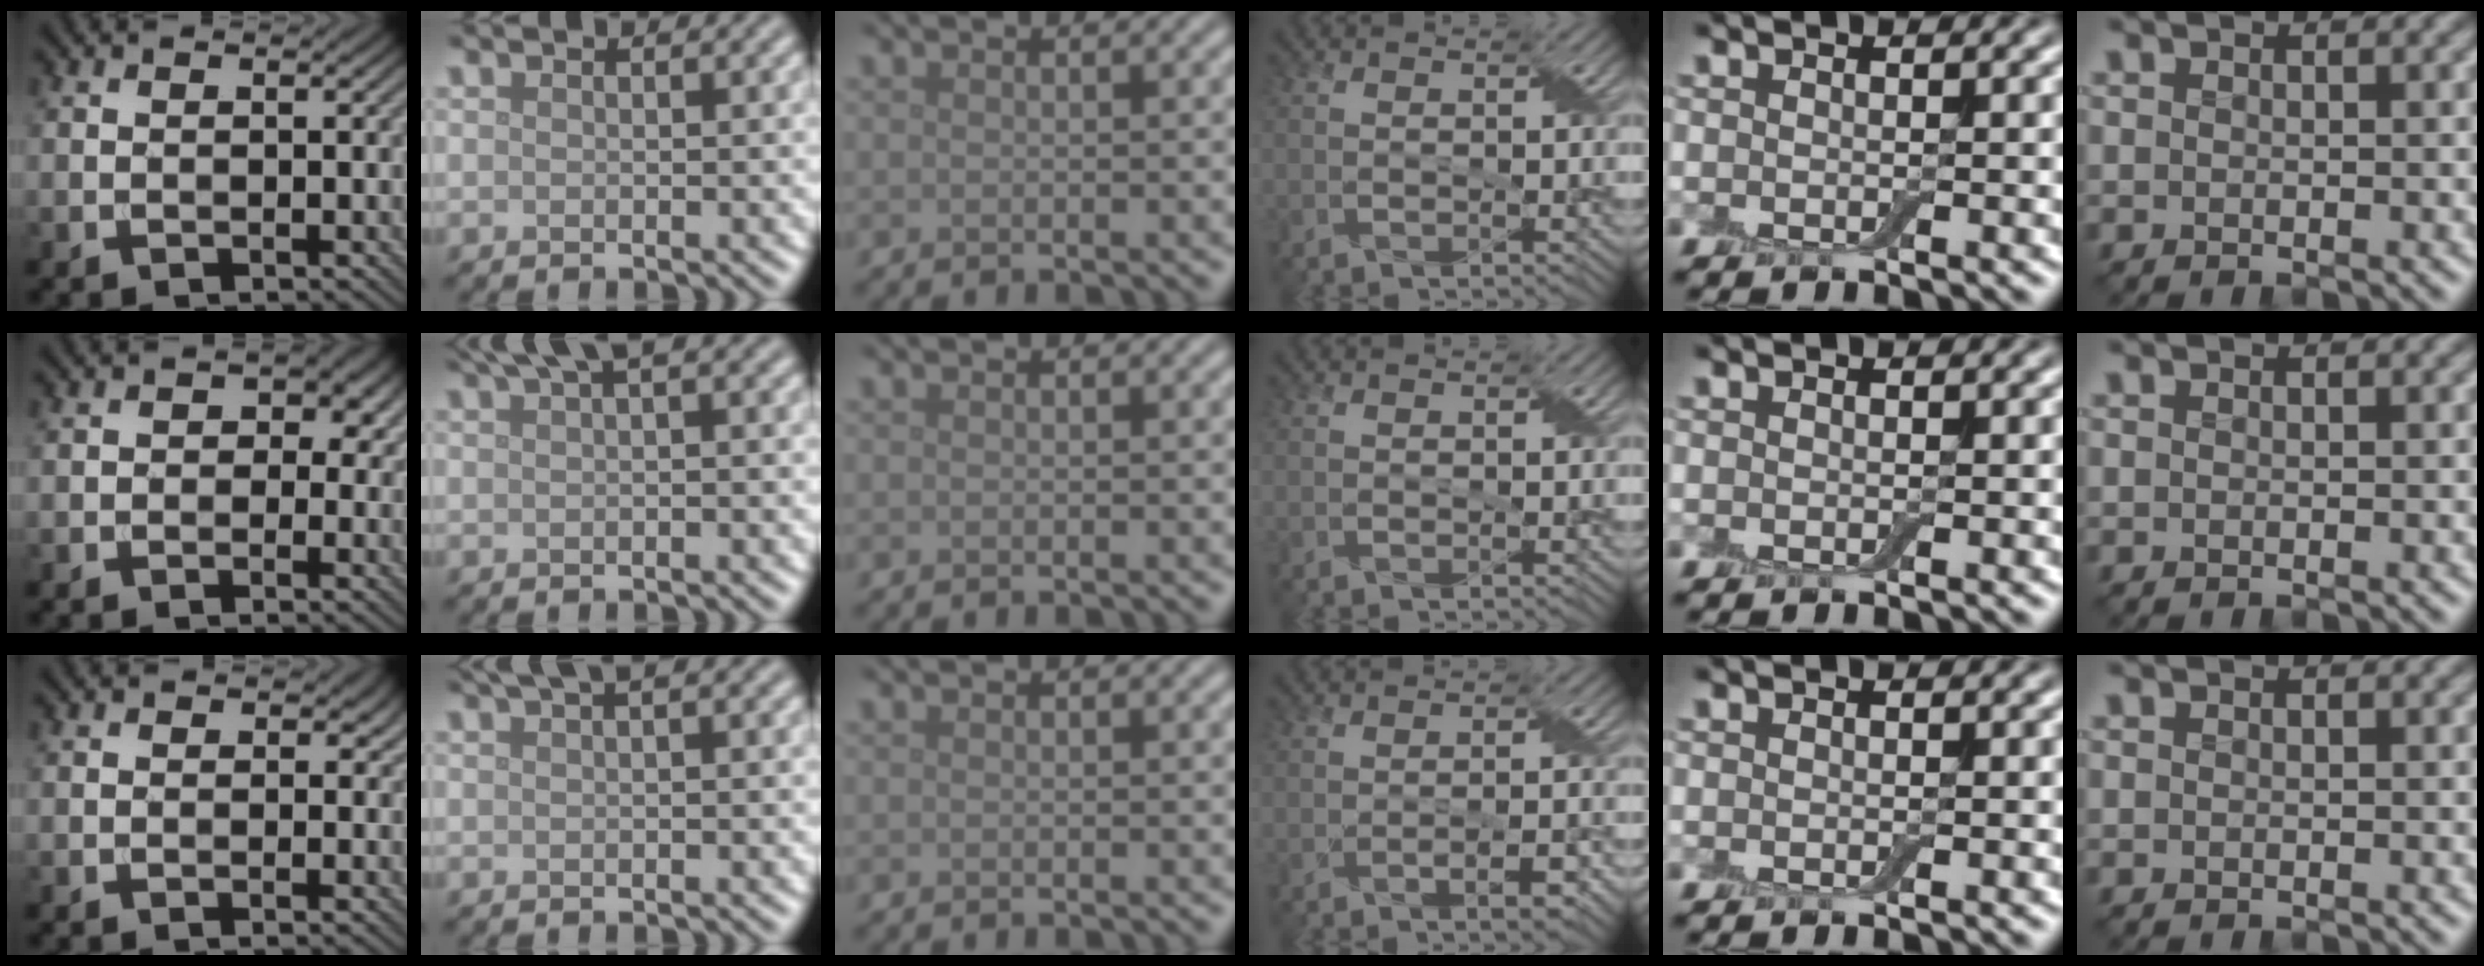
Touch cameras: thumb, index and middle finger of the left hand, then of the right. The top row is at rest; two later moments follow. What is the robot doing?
{"motion": "peel", "object": "small bumper sticker"}